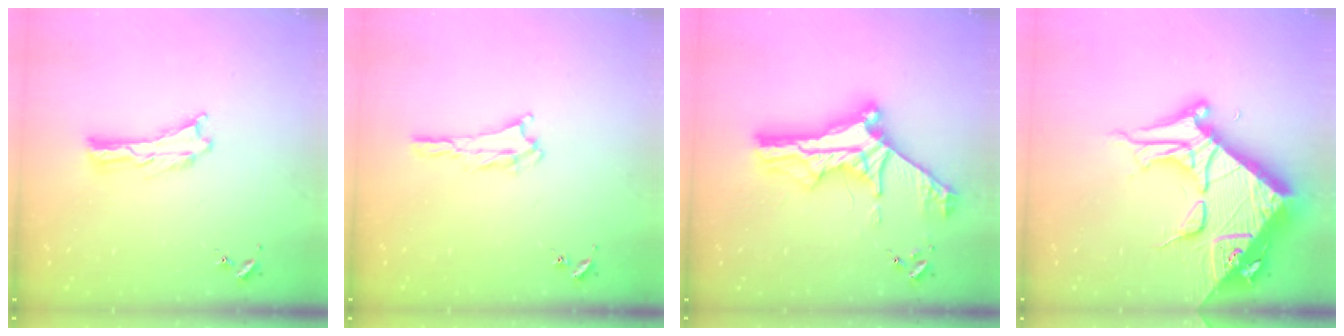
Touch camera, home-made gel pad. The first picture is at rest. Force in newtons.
{"total": 2.3, "press": 2.2, "slide": 0.4}
{"total": 10.9, "press": 10.9, "slide": 1.1}
{"total": 15.4, "press": 15.3, "slide": 1.7}